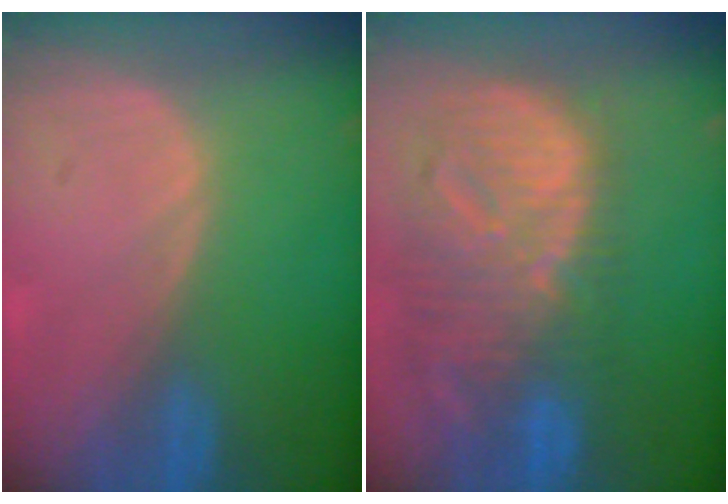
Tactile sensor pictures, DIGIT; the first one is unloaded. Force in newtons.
{"total": 12.6, "press": 11.0, "slide": 6.2}